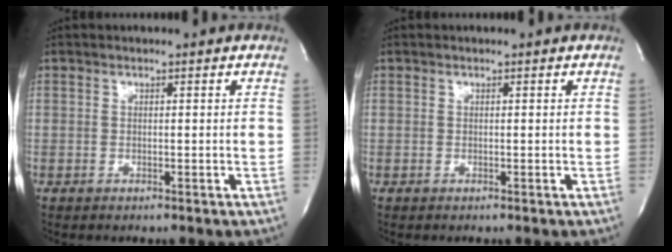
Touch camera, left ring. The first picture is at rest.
{"total": 0.0}